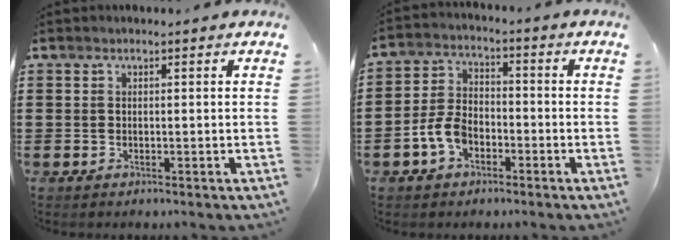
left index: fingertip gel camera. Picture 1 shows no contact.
{"total": 6.1, "force": [-2.8, 3.7, 3.9], "torque": [-0.102, 0.004, -0.060]}